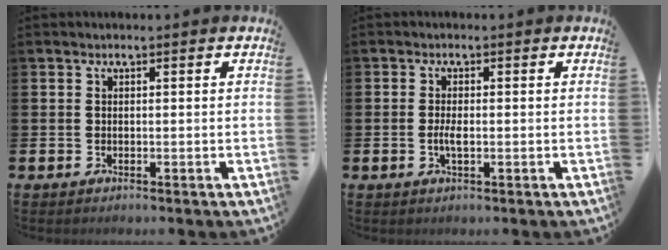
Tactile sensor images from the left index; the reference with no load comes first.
{"total": 1.9, "force": [-0.3, 0.6, 1.8], "torque": [-0.032, 0.000, -0.007]}